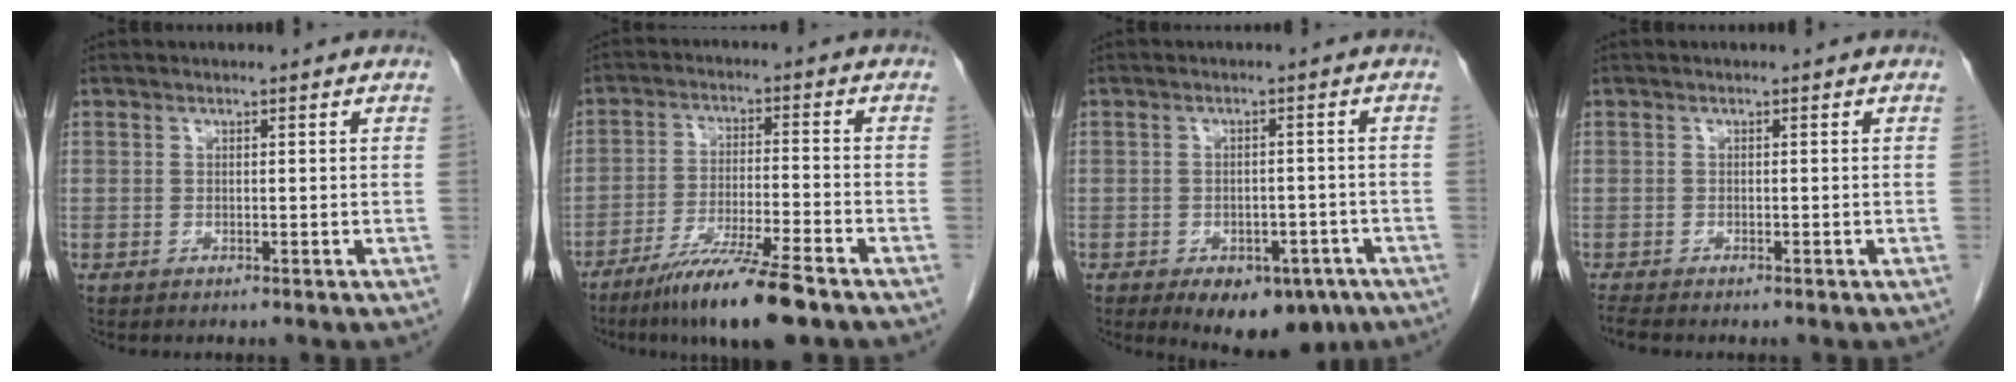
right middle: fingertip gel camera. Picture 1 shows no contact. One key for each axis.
{"total": 11.1, "fx": -8.1, "fy": 0.0, "fz": 7.6, "tx": -0.133, "ty": -0.034, "tz": -0.140}
{"total": 9.6, "fx": -5.9, "fy": 5.1, "fz": 5.6, "tx": -0.058, "ty": 0.005, "tz": -0.075}
{"total": 1.5, "fx": -1.4, "fy": 0.1, "fz": 0.6, "tx": -0.019, "ty": -0.007, "tz": -0.024}